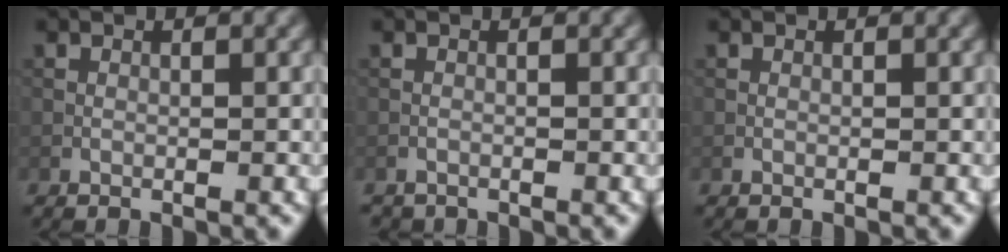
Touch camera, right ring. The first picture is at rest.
{"total": 0.8, "force": [-0.8, 0.2, -0.1], "torque": [0.002, -0.003, -0.016]}
{"total": 0.0}